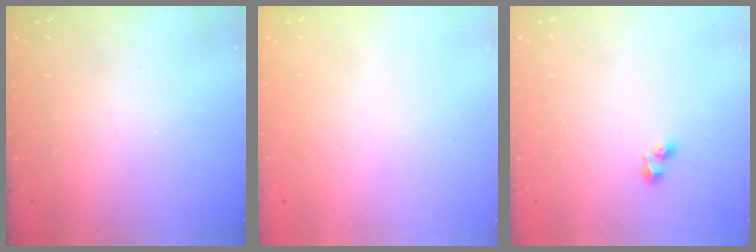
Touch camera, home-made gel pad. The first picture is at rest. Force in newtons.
{"total": 0.0}
{"total": 3.7, "press": 3.6, "slide": 1.1}